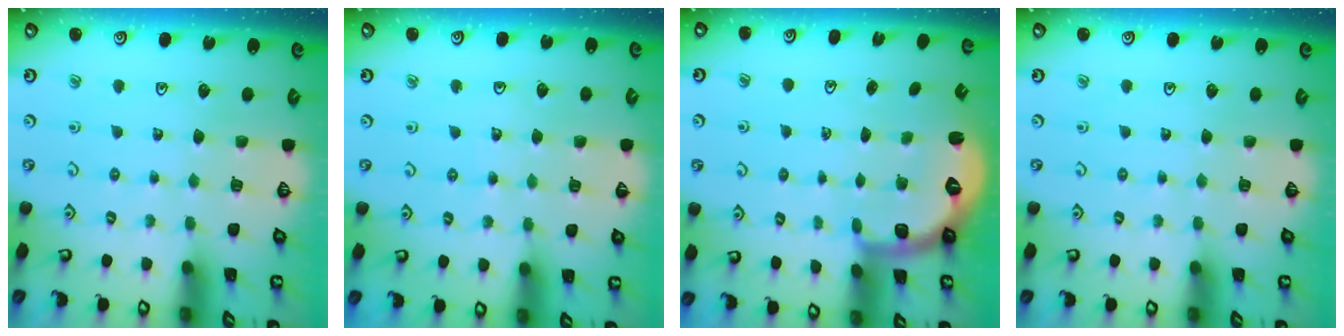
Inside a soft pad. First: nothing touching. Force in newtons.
{"total": 4.4, "press": 3.8, "slide": 2.2}
{"total": 2.7, "press": 1.6, "slide": 2.1}
{"total": 0.0}